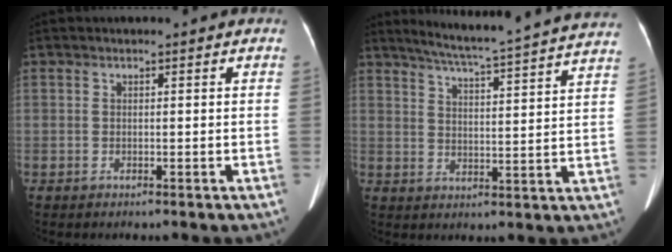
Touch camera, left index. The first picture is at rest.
{"total": 22.2, "force": [20.4, -0.6, 8.9], "torque": [-0.141, -0.037, 0.256]}